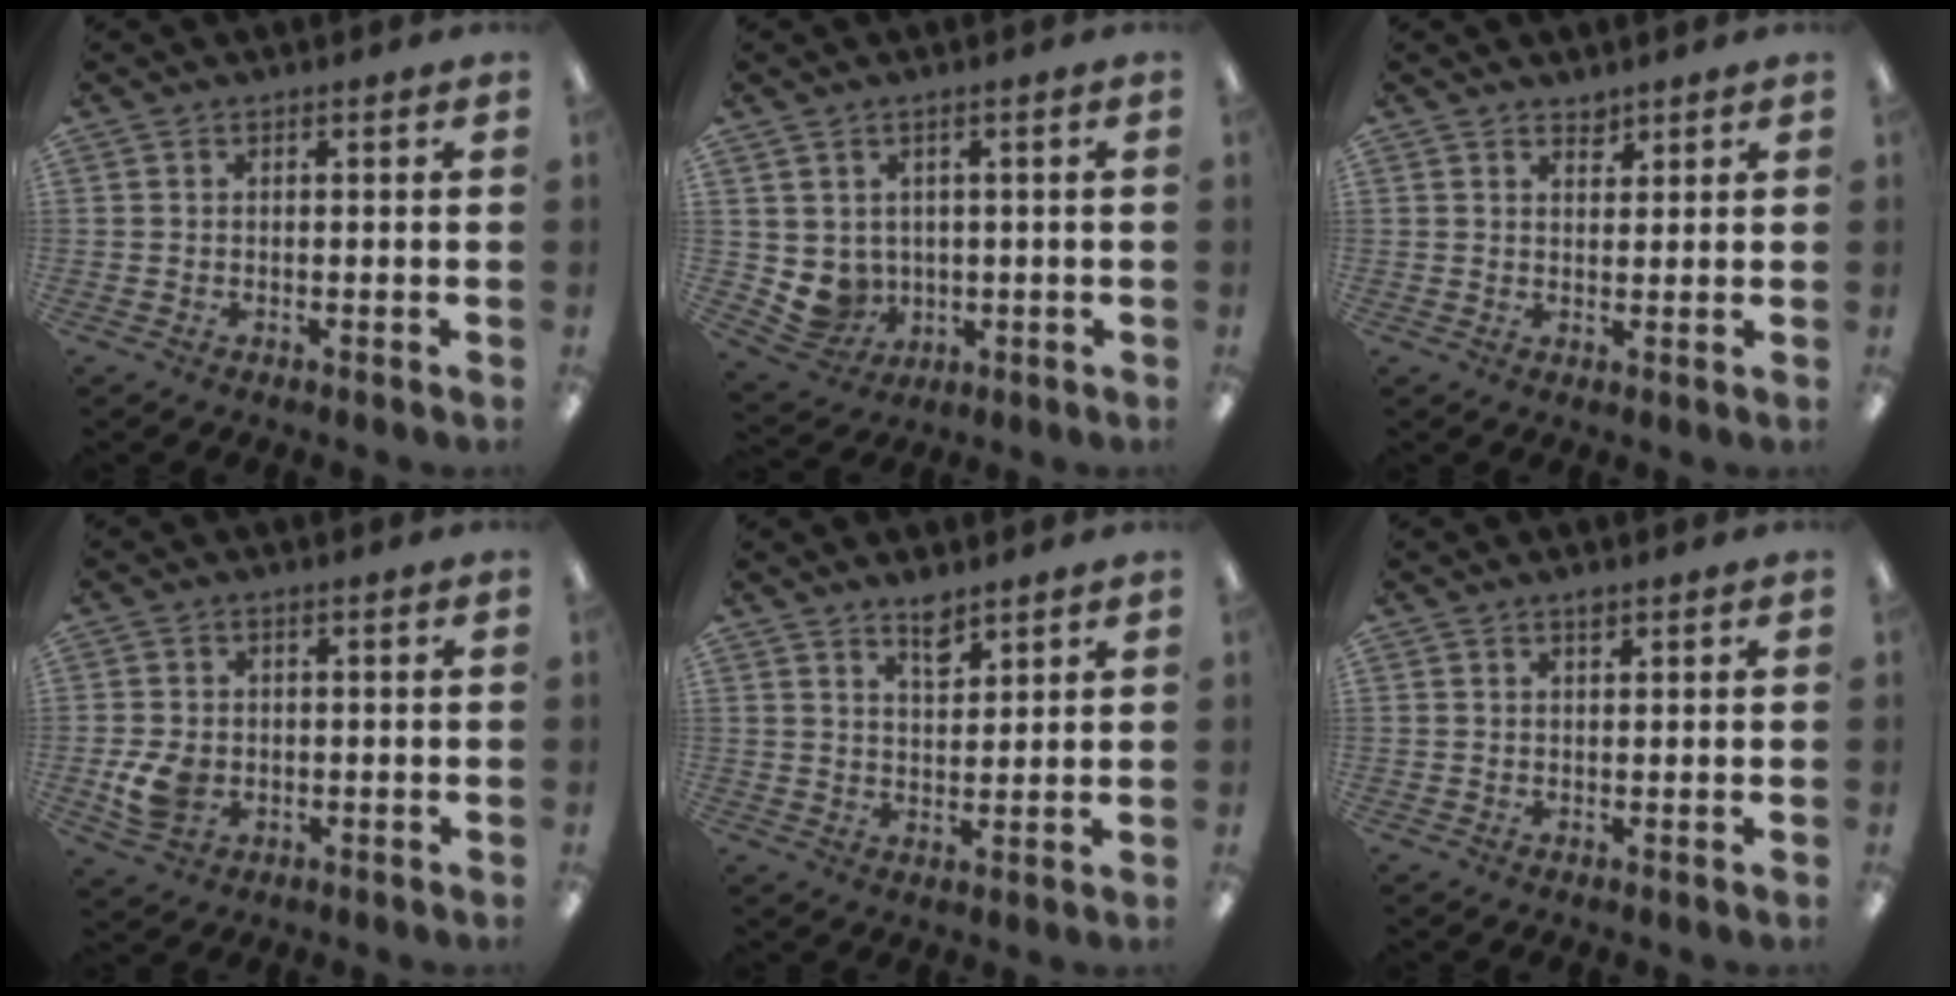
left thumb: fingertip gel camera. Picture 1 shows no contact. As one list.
[{"total": 5.4, "force": [1.6, 5.1, 0.8], "torque": [-0.039, -0.016, 0.036]}, {"total": 2.3, "force": [2.1, 0.9, 0.3], "torque": [0.009, -0.015, 0.036]}, {"total": 6.4, "force": [-1.1, 5.0, 3.9], "torque": [-0.075, -0.004, -0.021]}, {"total": 5.3, "force": [4.2, 2.0, 2.5], "torque": [-0.034, -0.026, 0.071]}, {"total": 1.3, "force": [1.1, 0.4, 0.7], "torque": [-0.008, -0.003, 0.017]}]